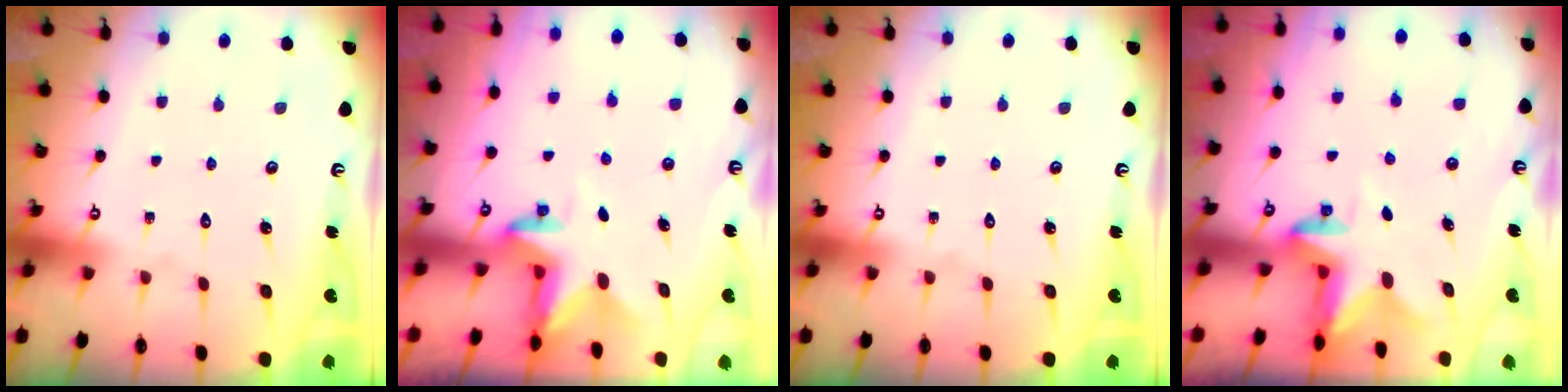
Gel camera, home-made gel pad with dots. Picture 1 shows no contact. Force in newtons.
{"total": 2.8, "press": 2.8, "slide": 0.2}
{"total": 0.0}
{"total": 2.6, "press": 2.6, "slide": 0.4}